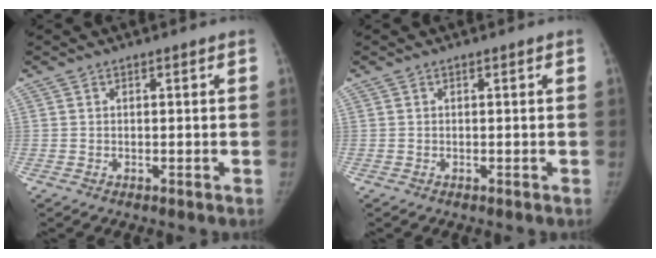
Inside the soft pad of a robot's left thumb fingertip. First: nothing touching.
{"total": 0.0}